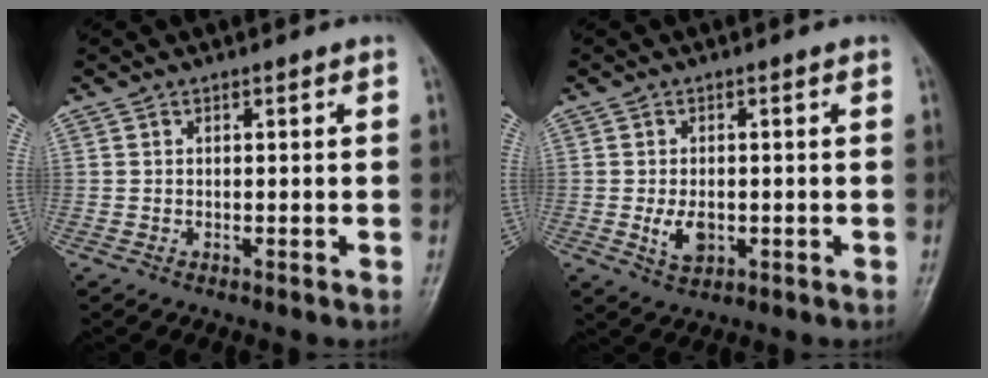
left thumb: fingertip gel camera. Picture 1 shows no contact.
{"total": 4.1, "force": [-0.7, 2.5, 3.1], "torque": [-0.051, -0.005, -0.006]}